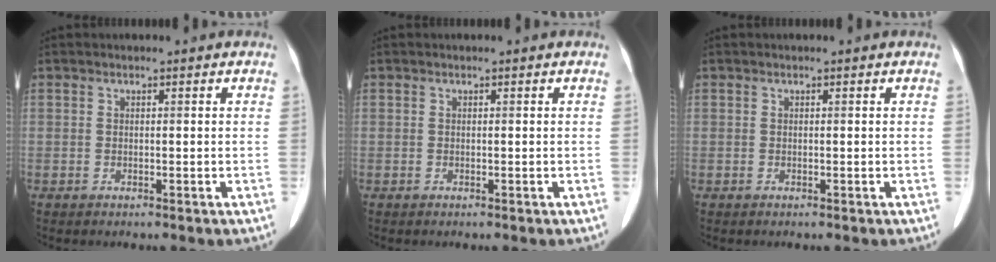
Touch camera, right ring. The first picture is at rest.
{"total": 0.0}
{"total": 0.0}